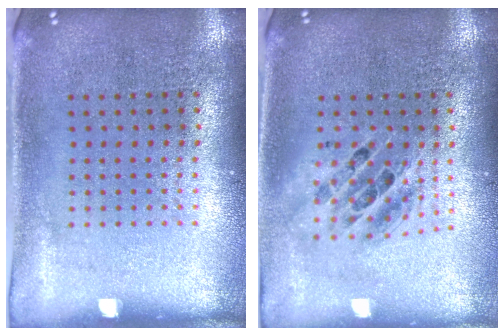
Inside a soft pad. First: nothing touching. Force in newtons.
{"total": 1.5, "press": 1.3, "slide": 0.8}